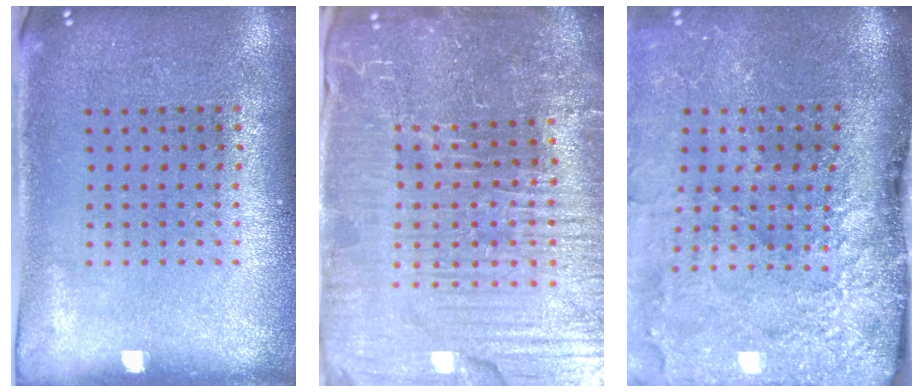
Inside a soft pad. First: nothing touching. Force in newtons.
{"total": 6.8, "press": 6.1, "slide": 3.0}
{"total": 4.7, "press": 3.6, "slide": 3.1}